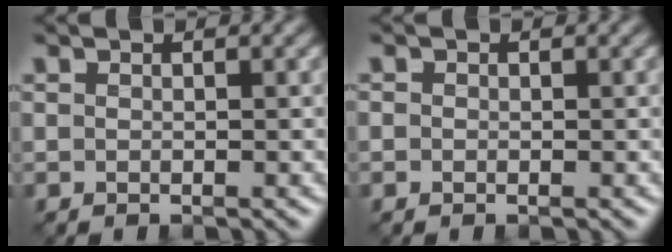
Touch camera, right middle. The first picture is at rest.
{"total": 0.5, "force": [-0.1, 0.5, 0.1], "torque": [0.000, -0.002, -0.002]}